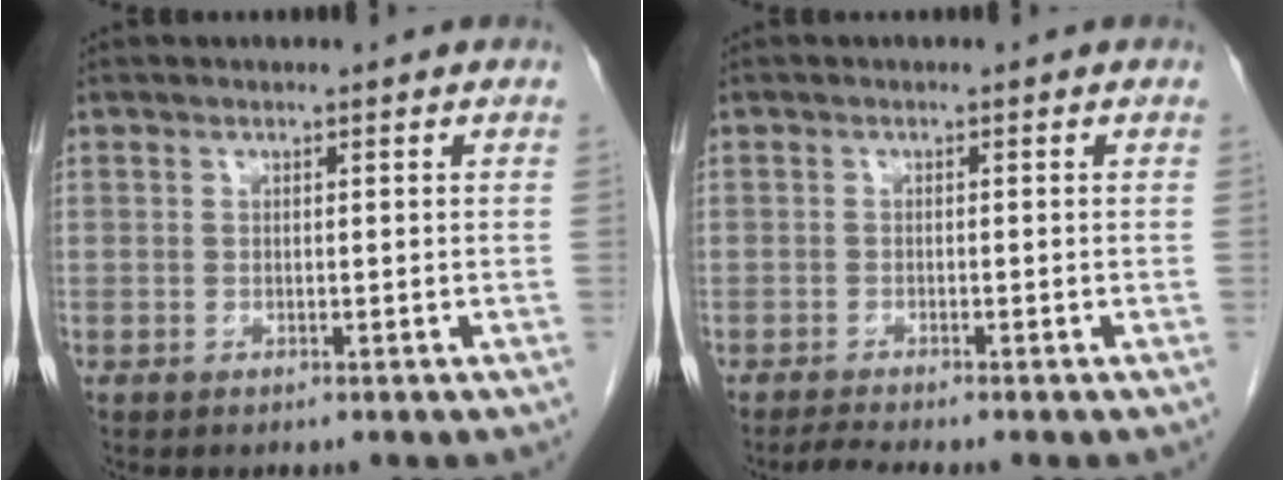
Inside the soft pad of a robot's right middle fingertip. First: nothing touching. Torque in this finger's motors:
{"motor_torque": [0.38, -0.19, 0.03, 0.00]}